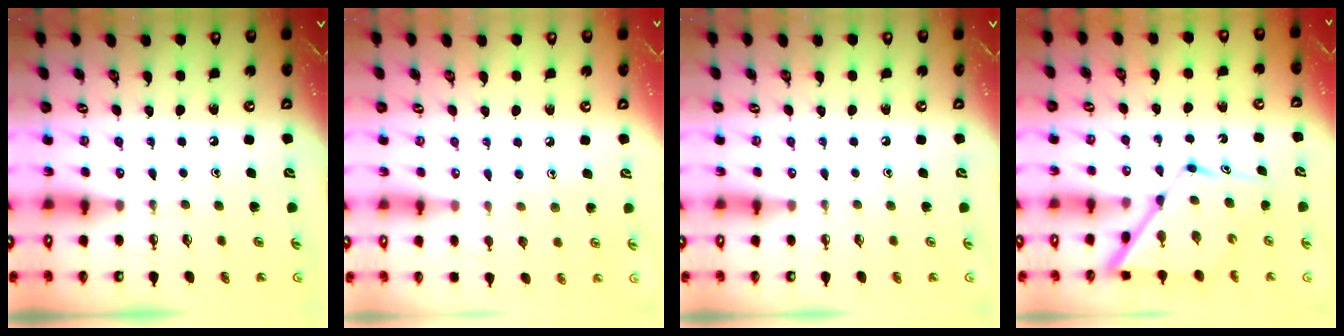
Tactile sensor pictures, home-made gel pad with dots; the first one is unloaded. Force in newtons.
{"total": 6.6, "press": 6.5, "slide": 0.7}
{"total": 0.0}
{"total": 13.4, "press": 13.3, "slide": 1.2}